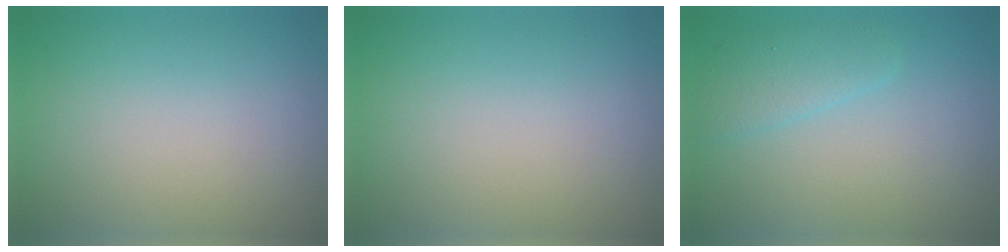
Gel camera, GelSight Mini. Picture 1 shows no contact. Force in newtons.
{"total": 0.0}
{"total": 2.2, "press": 2.2, "slide": 0.2}